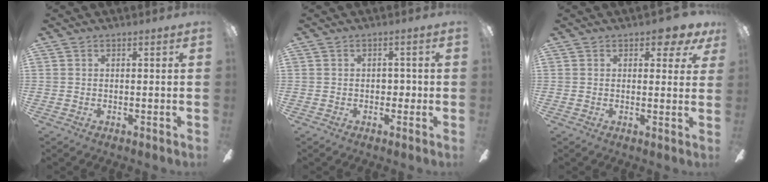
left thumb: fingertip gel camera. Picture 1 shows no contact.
{"total": 1.9, "force": [-0.3, 1.5, 1.2], "torque": [-0.022, 0.007, -0.008]}
{"total": 3.9, "force": [2.5, 2.1, 2.3], "torque": [-0.016, -0.005, 0.039]}